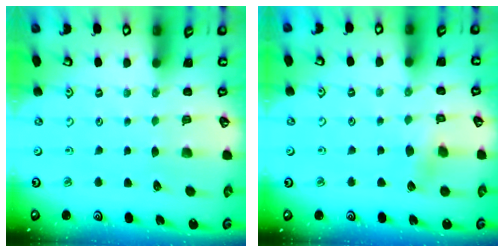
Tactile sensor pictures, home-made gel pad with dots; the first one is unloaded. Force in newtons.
{"total": 3.6, "press": 3.6, "slide": 0.4}